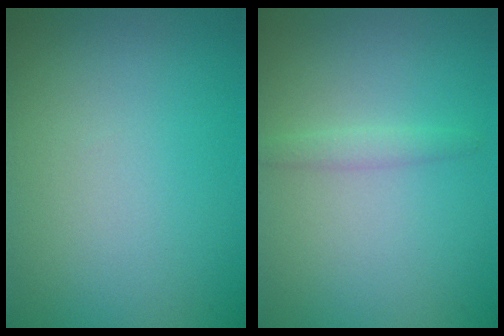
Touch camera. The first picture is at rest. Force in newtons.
{"total": 1.1, "press": 1.1, "slide": 0.0}